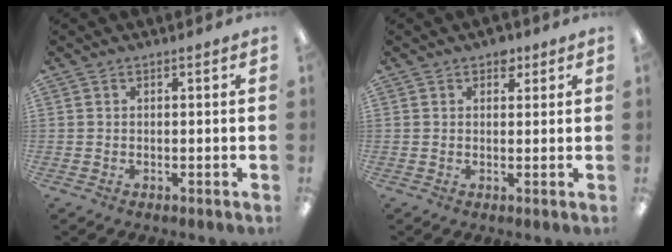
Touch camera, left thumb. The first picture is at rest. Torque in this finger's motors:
{"motor_torque": [0.18, 0.18, 0.02, -0.02, 0.06]}